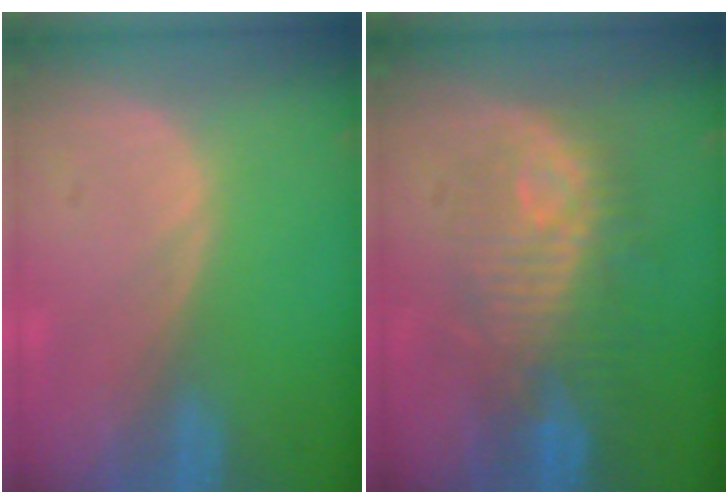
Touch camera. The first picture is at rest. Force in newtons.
{"total": 9.4, "press": 9.4, "slide": 1.2}